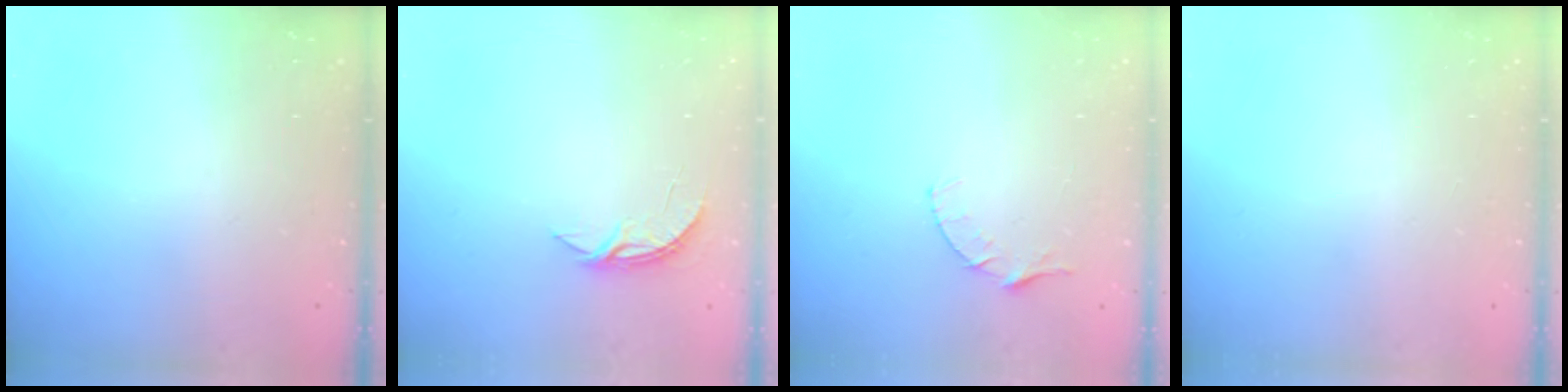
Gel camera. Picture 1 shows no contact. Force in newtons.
{"total": 4.2, "press": 4.2, "slide": 0.3}
{"total": 4.1, "press": 4.0, "slide": 0.4}
{"total": 0.0}